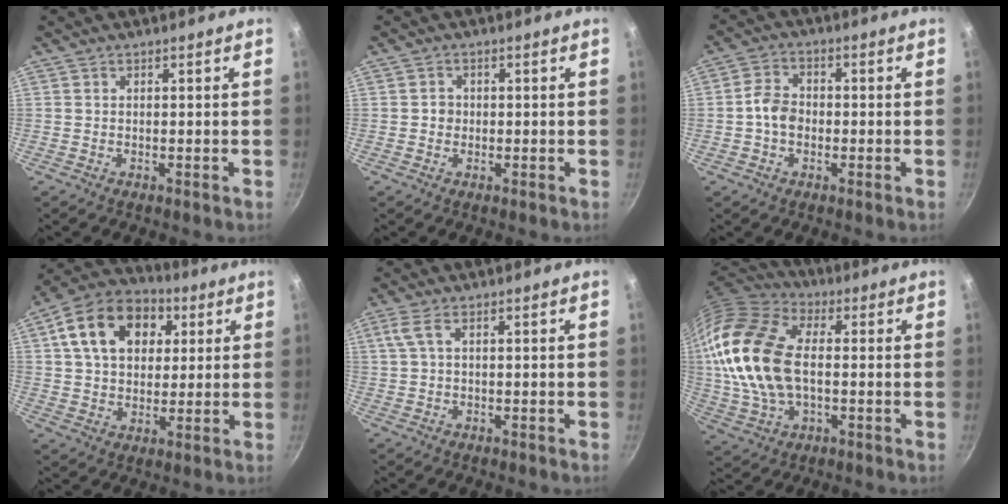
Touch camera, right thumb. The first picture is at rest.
{"total": 1.6, "force": [-0.2, 1.5, 0.5], "torque": [0.000, 0.005, -0.005]}
{"total": 5.0, "force": [-1.0, 3.8, 3.1], "torque": [-0.041, 0.021, -0.027]}
{"total": 17.1, "force": [5.3, 12.1, 10.8], "torque": [-0.163, 0.016, 0.077]}
{"total": 2.8, "force": [0.7, 0.9, 2.6], "torque": [-0.062, 0.007, 0.018]}
{"total": 21.4, "force": [0.7, 13.2, 16.8], "torque": [-0.328, 0.025, 0.007]}